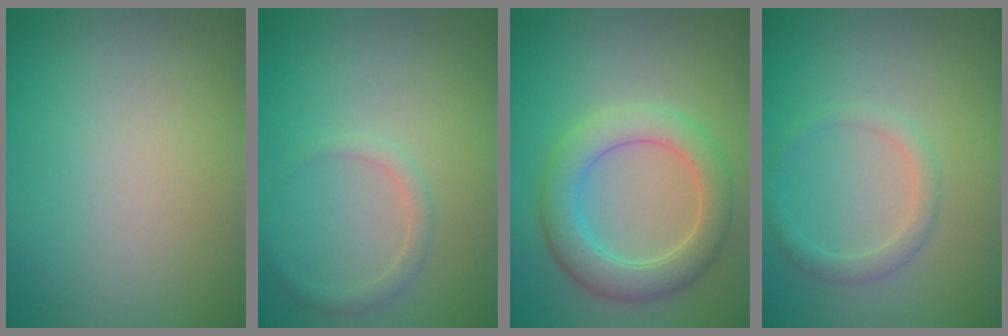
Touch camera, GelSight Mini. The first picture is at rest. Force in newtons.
{"total": 1.3, "press": 1.3, "slide": 0.1}
{"total": 5.1, "press": 5.0, "slide": 0.4}
{"total": 1.7, "press": 1.7, "slide": 0.1}